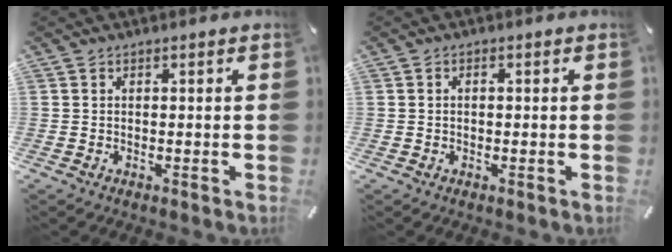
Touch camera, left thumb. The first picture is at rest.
{"total": 0.8, "force": [-0.1, 0.5, 0.6], "torque": [-0.012, 0.002, -0.002]}